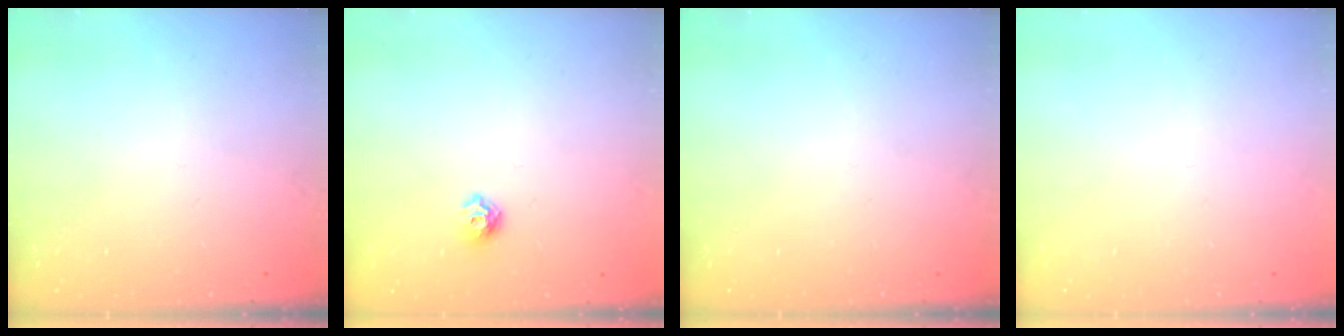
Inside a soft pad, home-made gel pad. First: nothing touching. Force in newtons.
{"total": 7.3, "press": 7.2, "slide": 0.8}
{"total": 0.0}
{"total": 0.0}